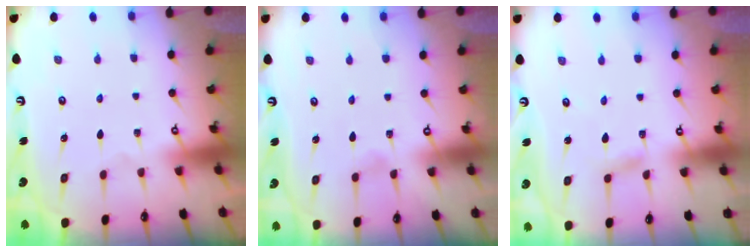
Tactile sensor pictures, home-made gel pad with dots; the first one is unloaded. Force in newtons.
{"total": 1.9, "press": 1.9, "slide": 0.2}
{"total": 1.6, "press": 1.5, "slide": 0.1}